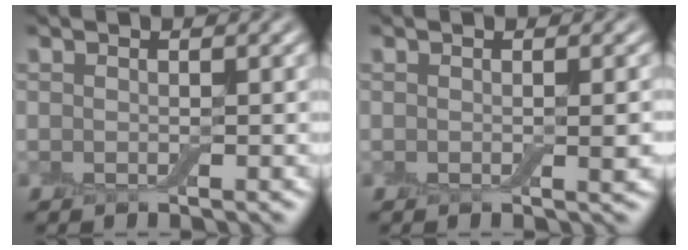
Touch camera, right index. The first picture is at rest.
{"total": 1.2, "force": [-0.2, 0.0, 1.2], "torque": [-0.017, -0.003, -0.002]}